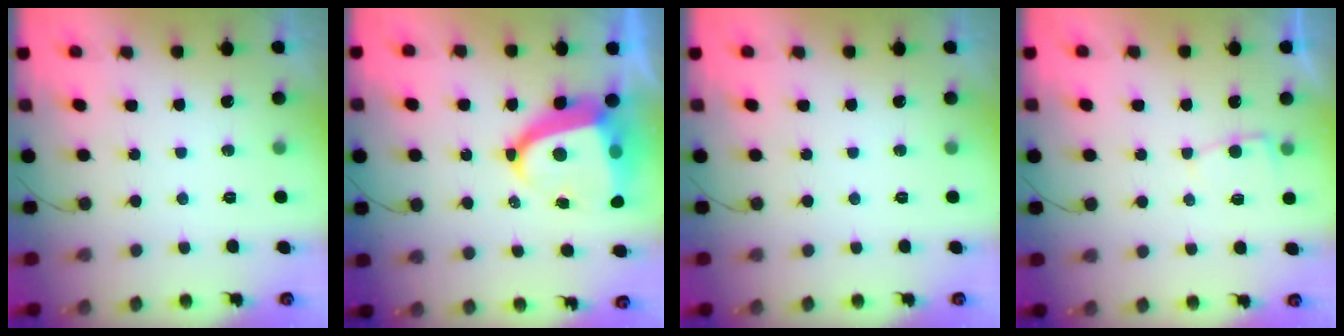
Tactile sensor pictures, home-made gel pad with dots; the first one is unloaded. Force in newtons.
{"total": 12.4, "press": 12.3, "slide": 1.6}
{"total": 0.0}
{"total": 2.6, "press": 2.6, "slide": 0.3}